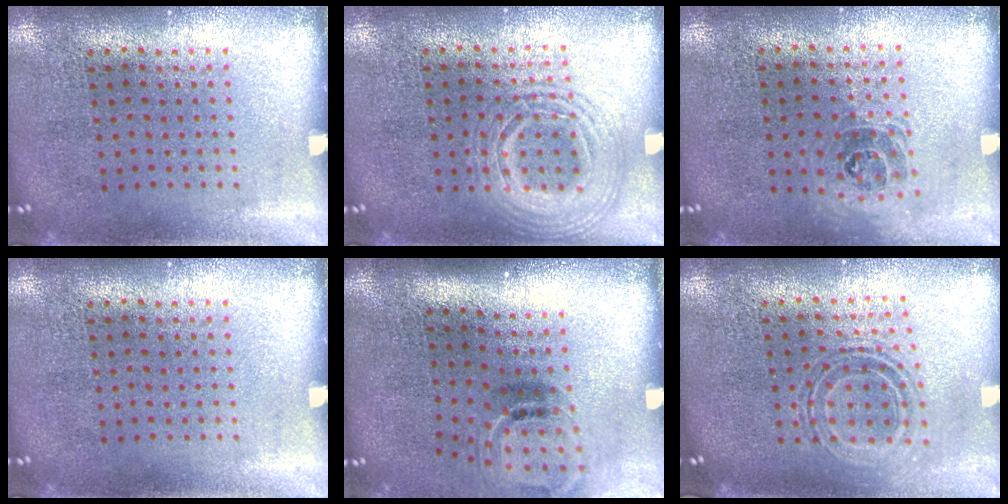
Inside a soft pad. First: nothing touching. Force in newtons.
{"total": 1.7, "press": 1.7, "slide": 0.1}
{"total": 1.0, "press": 0.9, "slide": 0.5}
{"total": 0.0}
{"total": 1.7, "press": 1.0, "slide": 1.3}
{"total": 0.7, "press": 0.7, "slide": 0.1}